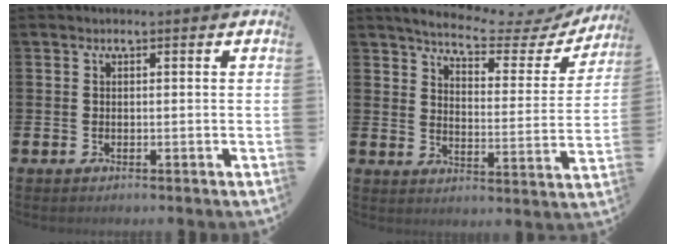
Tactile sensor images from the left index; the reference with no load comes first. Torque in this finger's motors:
{"motor_torque": [1.04, -1.10, 0.09, 0.06]}